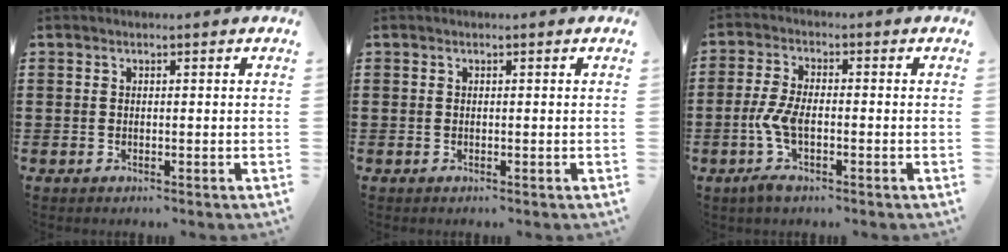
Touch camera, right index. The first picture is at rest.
{"total": 0.0}
{"total": 5.7, "force": [-1.8, 2.3, 4.9], "torque": [-0.117, -0.005, -0.041]}